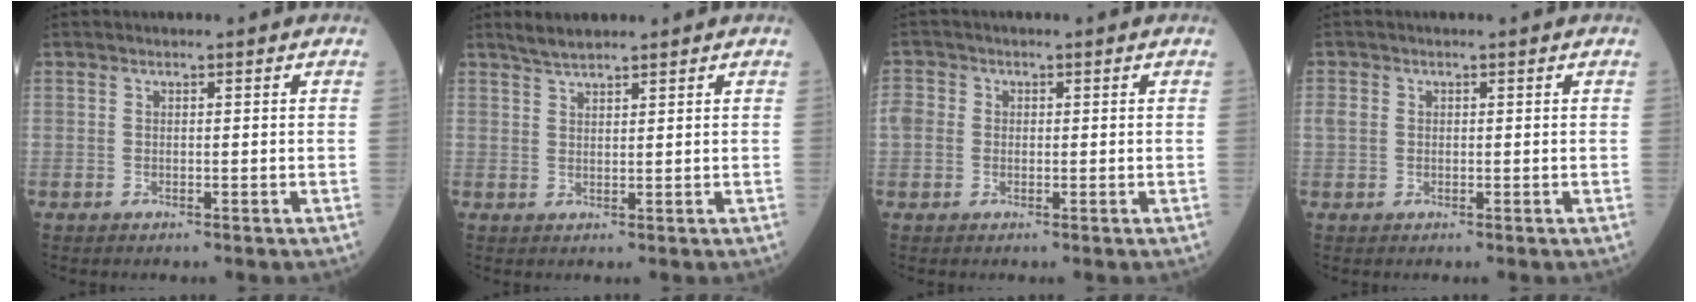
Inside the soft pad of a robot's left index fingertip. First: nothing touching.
{"total": 3.0, "force": [2.8, 0.3, 1.1], "torque": [-0.028, 0.013, 0.055]}
{"total": 3.0, "force": [0.0, 2.7, 1.2], "torque": [-0.035, 0.013, -0.003]}
{"total": 1.5, "force": [0.1, 1.3, 0.6], "torque": [-0.018, 0.006, 0.003]}